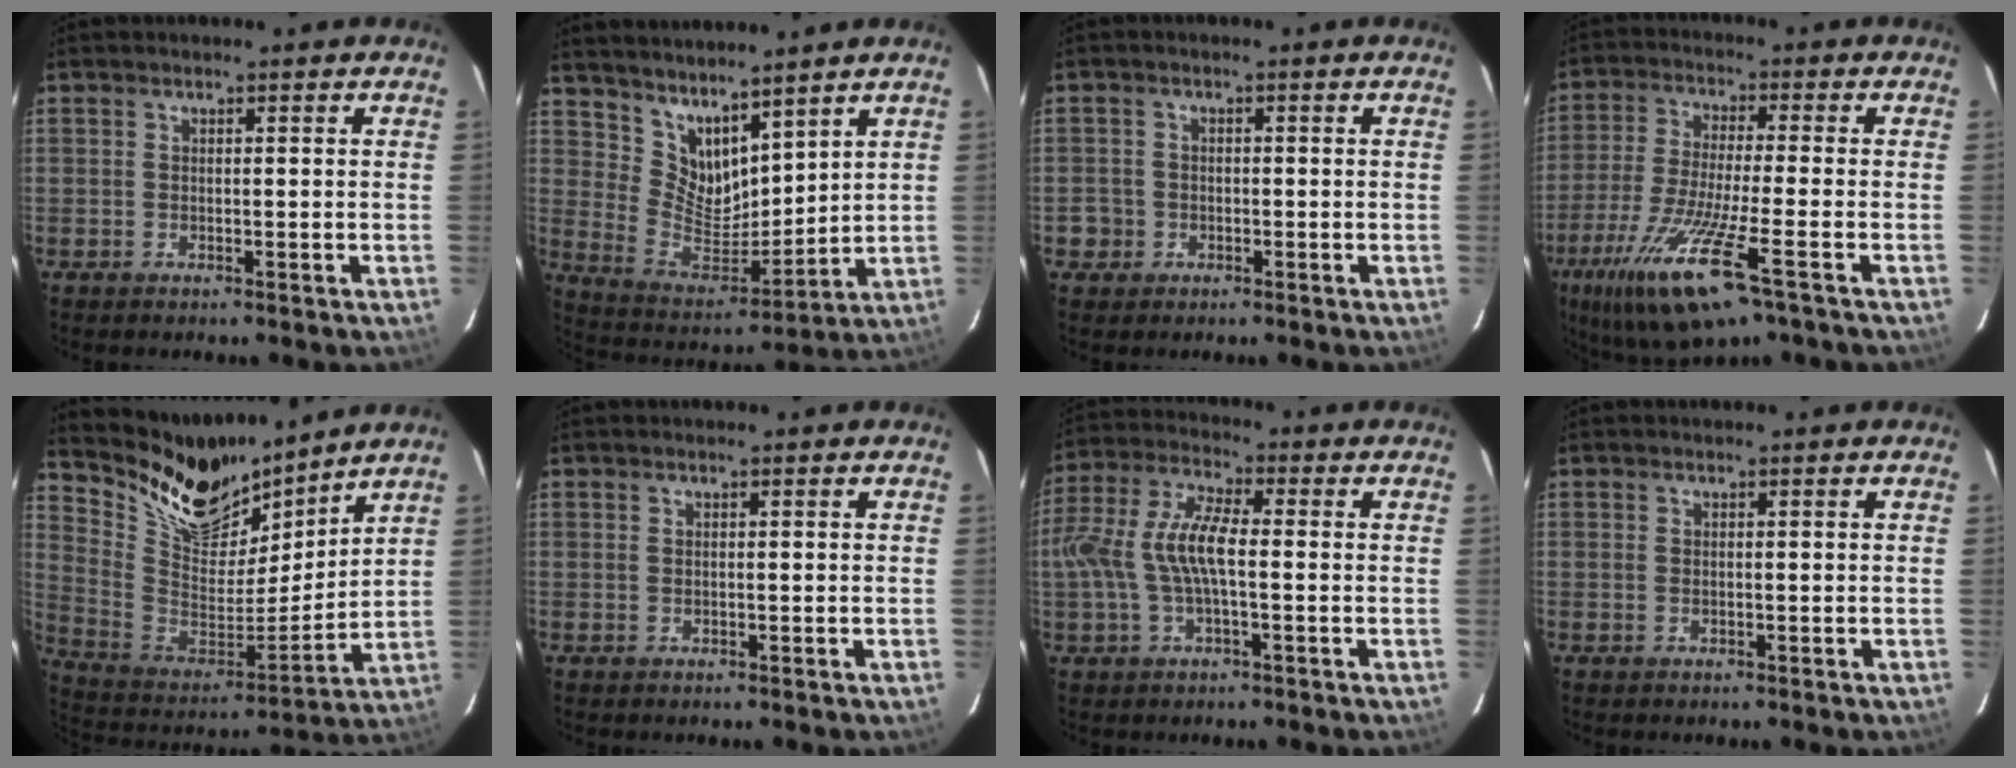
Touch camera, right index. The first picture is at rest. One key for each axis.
{"total": 11.8, "fx": 9.3, "fy": 5.0, "fz": 5.2, "tx": -0.102, "ty": -0.006, "tz": 0.188}
{"total": 3.3, "fx": -1.3, "fy": 3.0, "fz": 0.2, "tx": -0.006, "ty": 0.017, "tz": -0.022}
{"total": 16.8, "fx": -9.2, "fy": 2.7, "fz": 13.9, "tx": -0.288, "ty": -0.051, "tz": -0.172}
{"total": 16.6, "fx": 14.4, "fy": 6.5, "fz": 5.1, "tx": -0.125, "ty": -0.022, "tz": 0.268}
{"total": 0.0}
{"total": 10.4, "fx": -1.1, "fy": 3.3, "fz": 9.8, "tx": -0.209, "ty": 0.009, "tz": -0.021}
{"total": 0.0}